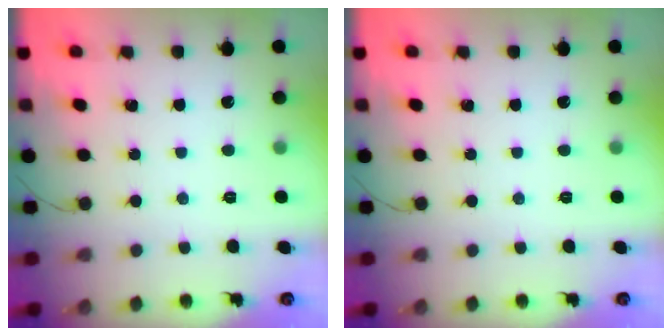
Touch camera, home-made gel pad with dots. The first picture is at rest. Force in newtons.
{"total": 0.0}